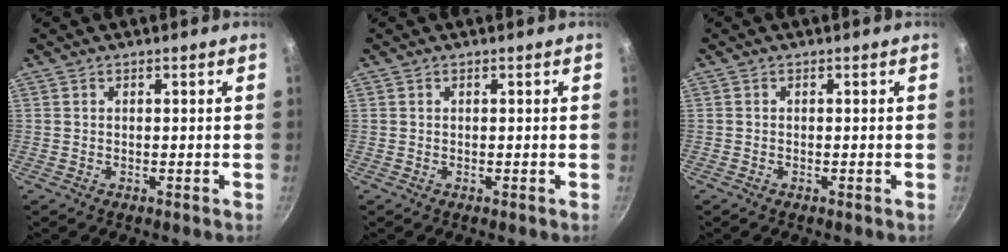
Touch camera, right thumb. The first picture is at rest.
{"total": 0.0}
{"total": 0.0}